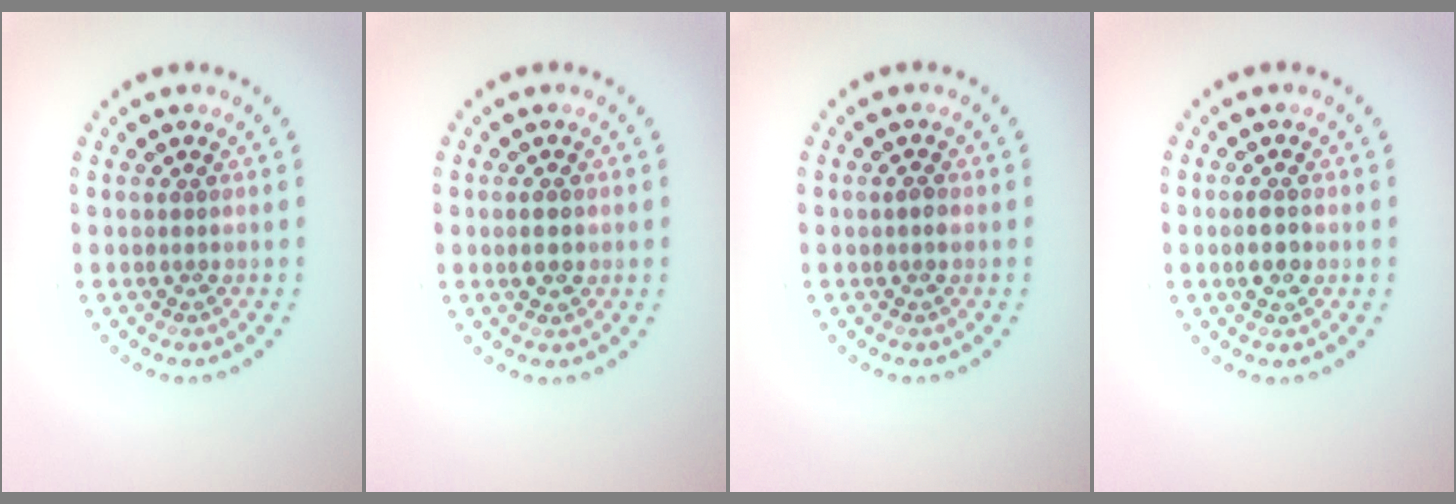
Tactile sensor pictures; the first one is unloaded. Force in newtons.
{"total": 1.8, "press": 1.8, "slide": 0.1}
{"total": 0.8, "press": 0.8, "slide": 0.3}
{"total": 1.6, "press": 1.6, "slide": 0.3}